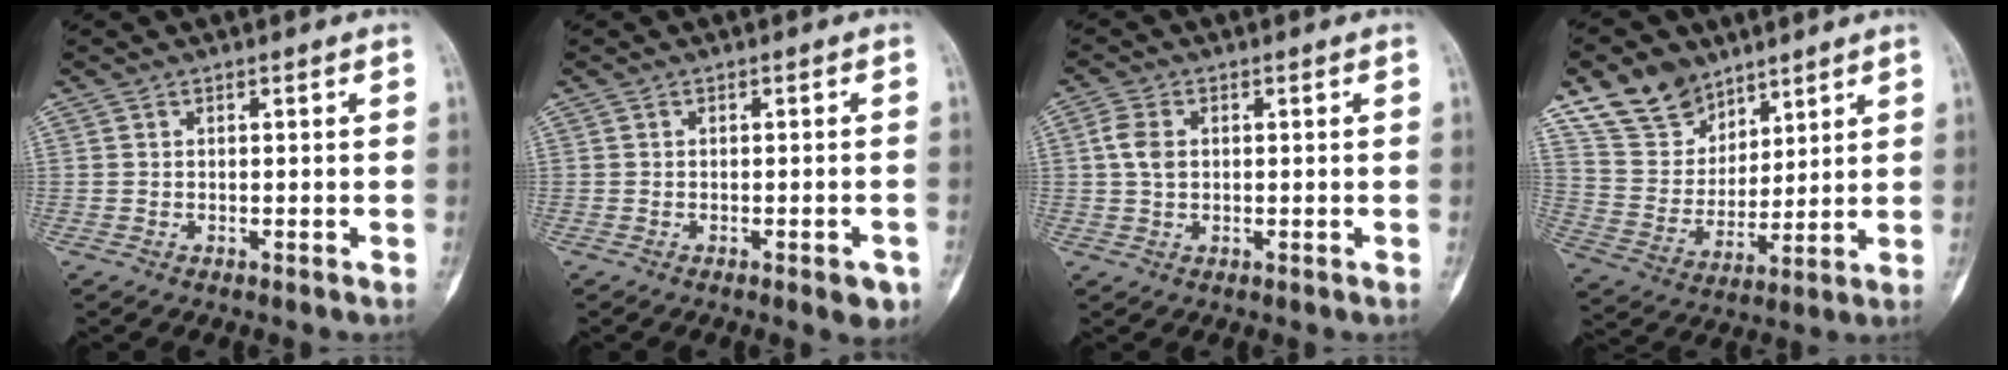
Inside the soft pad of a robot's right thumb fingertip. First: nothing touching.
{"total": 3.4, "force": [-1.7, 1.1, 2.7], "torque": [-0.026, 0.004, -0.018]}
{"total": 3.6, "force": [0.5, 2.4, 2.7], "torque": [-0.060, 0.003, 0.005]}
{"total": 13.1, "force": [9.3, 8.4, 3.6], "torque": [-0.034, -0.047, 0.189]}